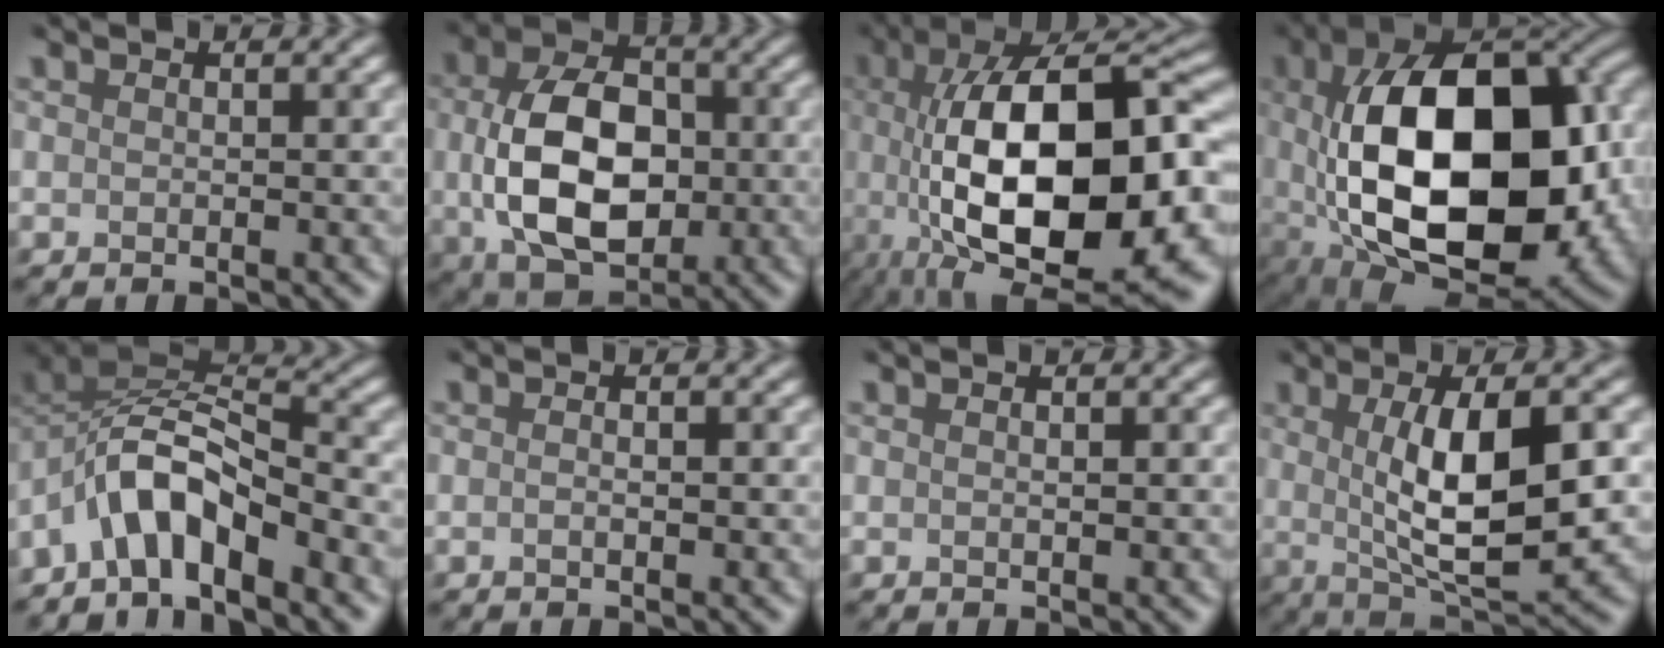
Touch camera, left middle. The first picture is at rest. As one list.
[{"total": 10.0, "force": [-0.2, 6.6, 7.5], "torque": [-0.157, -0.009, 0.006]}, {"total": 17.2, "force": [-1.5, 8.0, 15.1], "torque": [-0.265, 0.010, -0.021]}, {"total": 17.4, "force": [-0.2, 10.1, 14.2], "torque": [-0.258, -0.019, 0.022]}, {"total": 6.7, "force": [-4.1, 2.4, 4.6], "torque": [-0.076, 0.011, -0.084]}, {"total": 0.9, "force": [-0.1, 0.4, 0.8], "torque": [-0.001, 0.001, -0.006]}, {"total": 0.7, "force": [0.2, 0.4, 0.6], "torque": [0.003, 0.003, -0.002]}, {"total": 8.3, "force": [0.6, 2.2, 8.0], "torque": [-0.132, -0.003, 0.019]}]